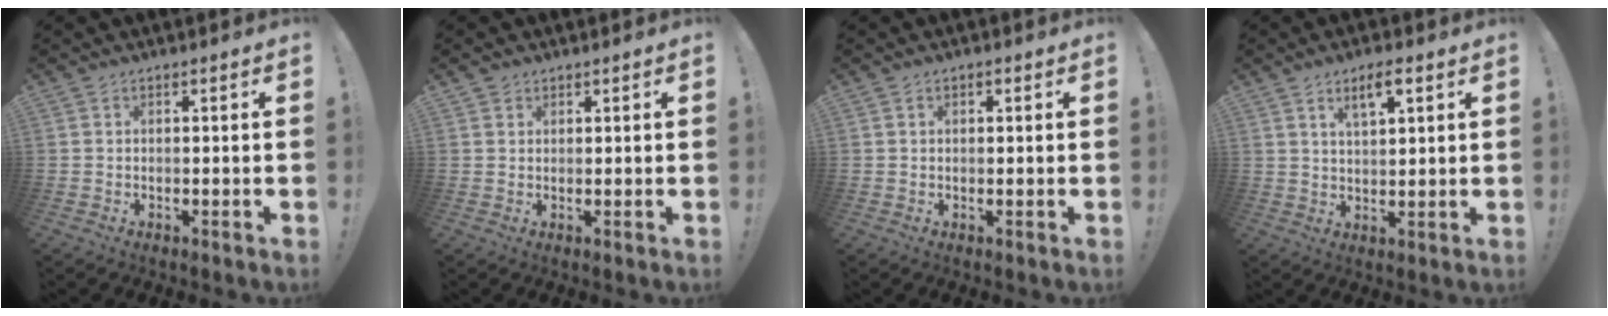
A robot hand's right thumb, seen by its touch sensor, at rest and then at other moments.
{"total": 1.3, "force": [1.0, 0.9, 0.0], "torque": [0.003, -0.005, 0.019]}
{"total": 0.8, "force": [0.2, 0.6, 0.5], "torque": [-0.011, 0.005, 0.003]}
{"total": 6.1, "force": [3.4, 2.0, 4.6], "torque": [-0.081, -0.009, 0.057]}